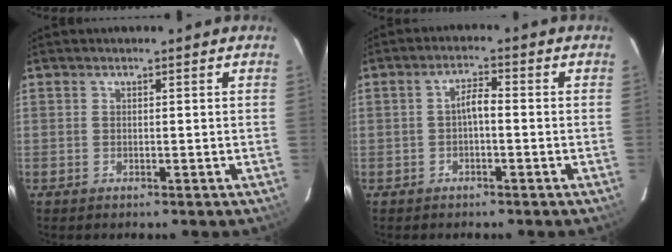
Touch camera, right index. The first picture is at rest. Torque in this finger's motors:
{"motor_torque": [0.26, -0.17, 0.25, 0.05]}